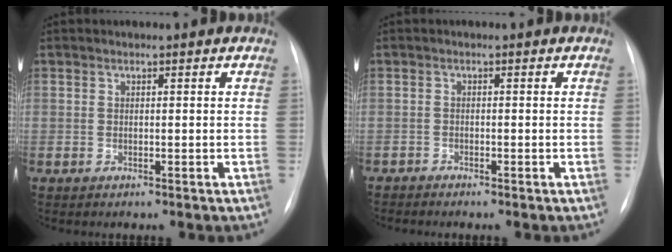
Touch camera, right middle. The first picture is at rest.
{"total": 0.9, "force": [-0.9, 0.0, -0.2], "torque": [-0.002, -0.004, -0.019]}